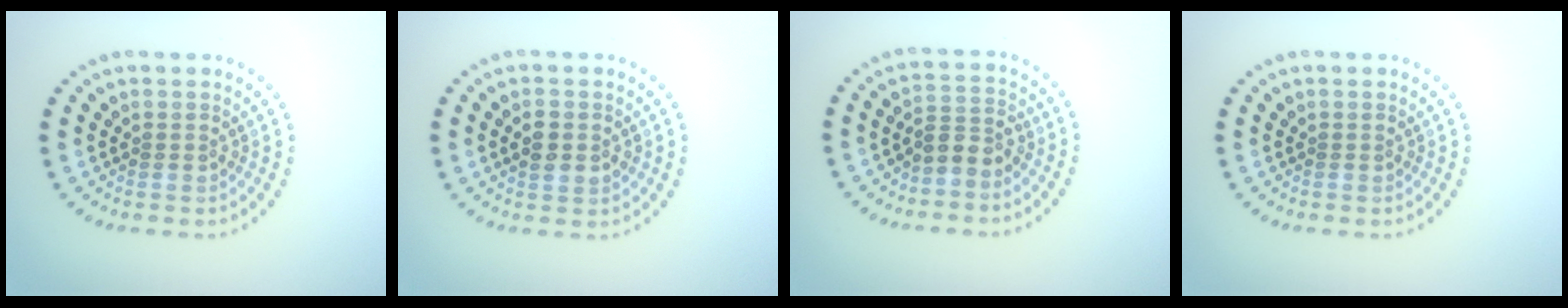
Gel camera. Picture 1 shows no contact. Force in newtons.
{"total": 2.8, "press": 2.8, "slide": 0.1}
{"total": 2.6, "press": 2.2, "slide": 1.4}
{"total": 0.0}